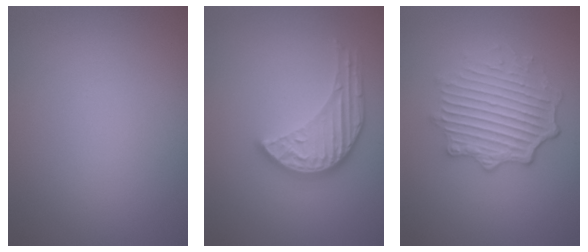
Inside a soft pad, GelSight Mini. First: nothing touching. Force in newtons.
{"total": 3.9, "press": 3.5, "slide": 1.6}
{"total": 5.2, "press": 4.3, "slide": 2.9}